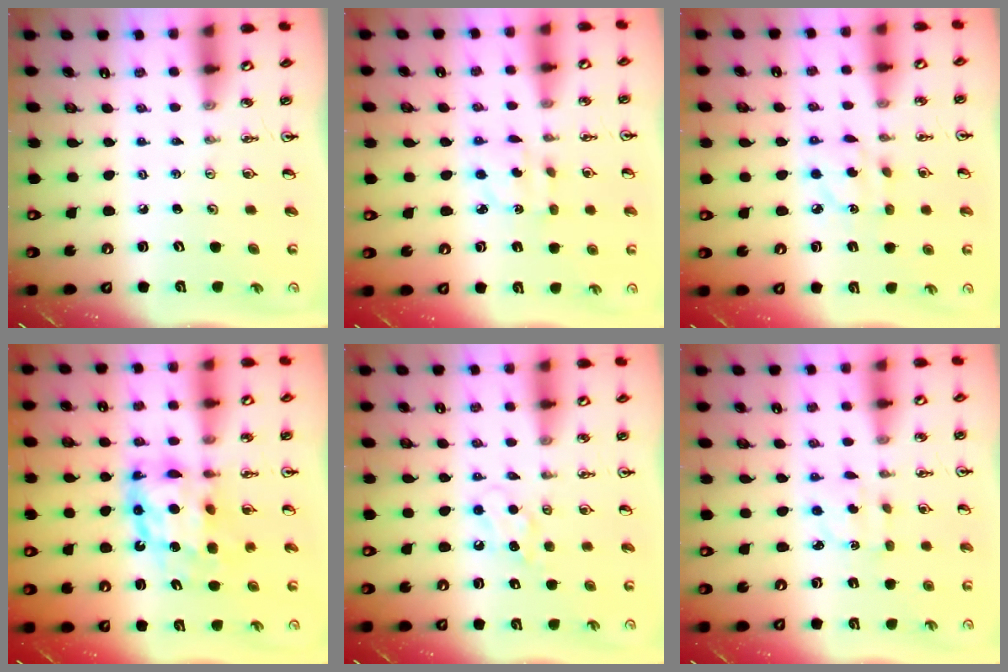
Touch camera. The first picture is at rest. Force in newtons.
{"total": 2.6, "press": 2.5, "slide": 0.3}
{"total": 5.6, "press": 5.6, "slide": 0.4}
{"total": 11.5, "press": 11.5, "slide": 1.2}
{"total": 6.7, "press": 6.7, "slide": 0.9}
{"total": 2.6, "press": 2.5, "slide": 0.6}